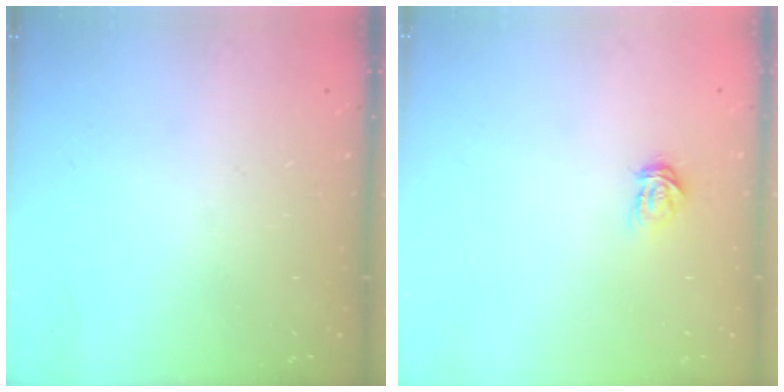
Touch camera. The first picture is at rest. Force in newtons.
{"total": 3.6, "press": 3.6, "slide": 0.4}